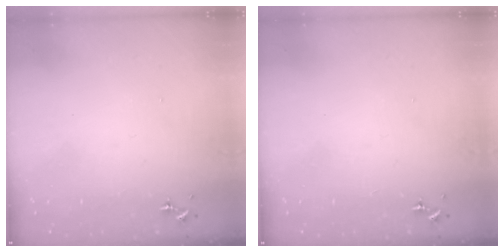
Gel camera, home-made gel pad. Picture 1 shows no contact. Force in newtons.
{"total": 0.0}